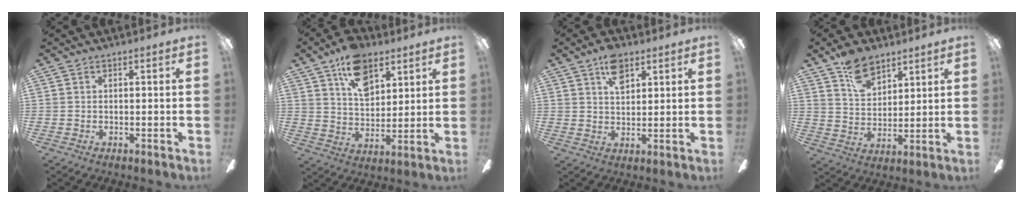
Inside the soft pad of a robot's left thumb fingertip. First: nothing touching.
{"total": 12.7, "force": [7.5, 7.5, 7.0], "torque": [-0.107, -0.023, 0.135]}
{"total": 7.2, "force": [4.0, 4.1, 4.3], "torque": [-0.062, -0.005, 0.069]}
{"total": 9.8, "force": [6.9, 5.7, 3.9], "torque": [-0.060, -0.031, 0.129]}